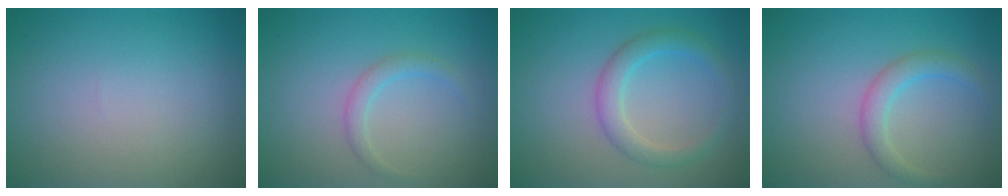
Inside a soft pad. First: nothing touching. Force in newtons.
{"total": 1.5, "press": 1.5, "slide": 0.1}
{"total": 2.8, "press": 2.8, "slide": 0.1}
{"total": 2.3, "press": 2.3, "slide": 0.0}